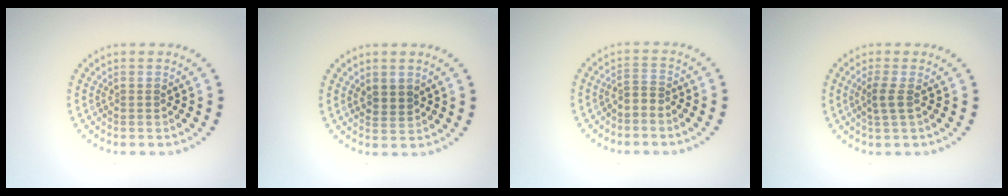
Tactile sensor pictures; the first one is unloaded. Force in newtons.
{"total": 1.6, "press": 1.3, "slide": 0.9}
{"total": 1.2, "press": 0.7, "slide": 1.0}
{"total": 1.6, "press": 1.3, "slide": 0.9}